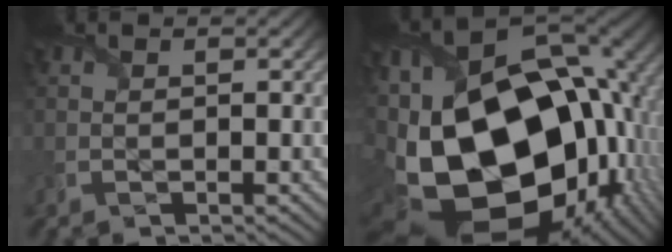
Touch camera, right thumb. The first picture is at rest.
{"total": 23.2, "force": [-4.1, 14.8, 17.5], "torque": [-0.377, -0.071, -0.024]}